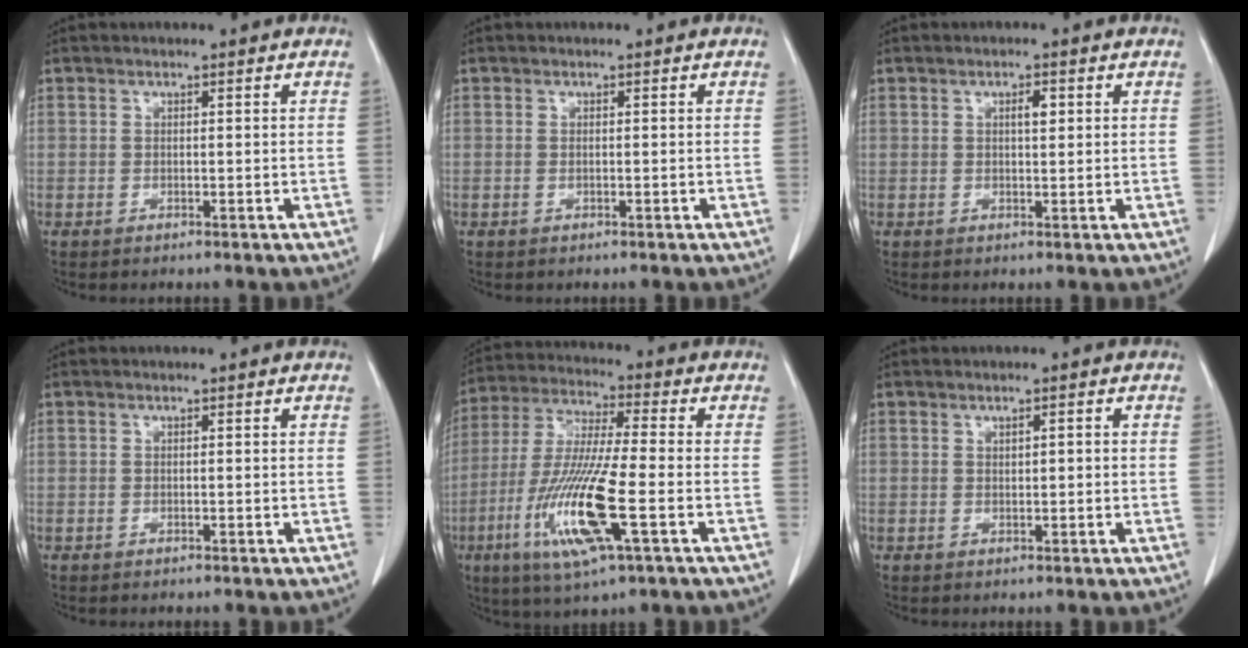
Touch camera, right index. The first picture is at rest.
{"total": 0.0}
{"total": 1.7, "force": [0.5, 0.5, 1.6], "torque": [-0.027, 0.001, 0.008]}
{"total": 0.0}
{"total": 15.3, "force": [-4.9, 1.1, 14.5], "torque": [-0.302, -0.022, -0.093]}
{"total": 1.3, "force": [0.3, 0.4, 1.2], "torque": [-0.023, 0.001, 0.007]}